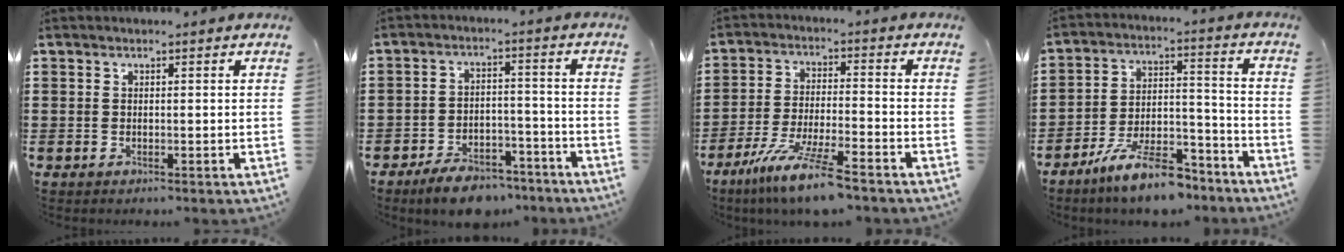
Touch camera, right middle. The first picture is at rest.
{"total": 6.4, "force": [-5.8, 1.8, 2.0], "torque": [-0.034, 0.017, -0.110]}
{"total": 9.3, "force": [-7.2, 0.2, 5.9], "torque": [-0.122, -0.010, -0.140]}
{"total": 11.0, "force": [-9.0, 2.4, 5.8], "torque": [-0.110, 0.029, -0.173]}